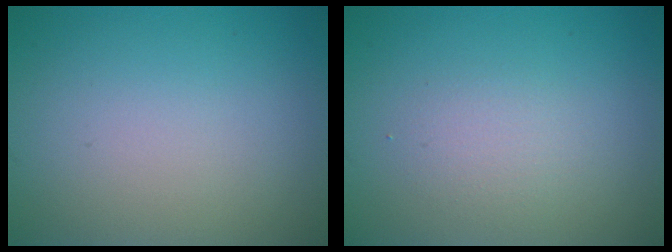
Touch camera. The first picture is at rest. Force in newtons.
{"total": 1.6, "press": 1.6, "slide": 0.1}